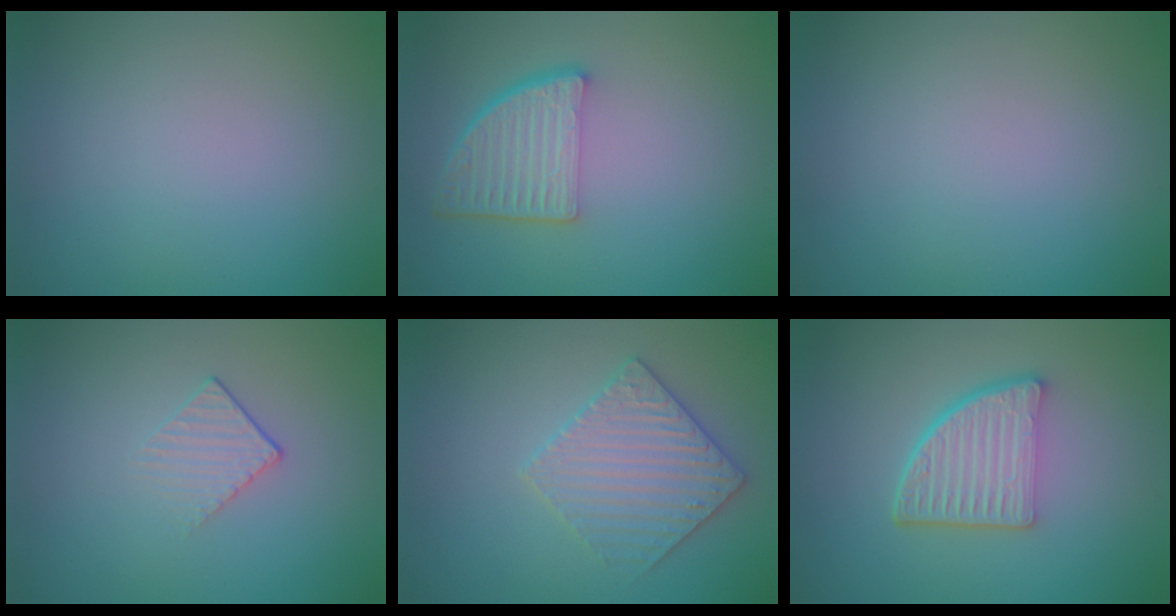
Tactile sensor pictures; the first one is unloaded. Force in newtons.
{"total": 5.0, "press": 3.7, "slide": 3.4}
{"total": 0.0}
{"total": 1.3, "press": 0.7, "slide": 1.1}
{"total": 3.5, "press": 3.5, "slide": 0.5}
{"total": 5.3, "press": 3.9, "slide": 3.7}